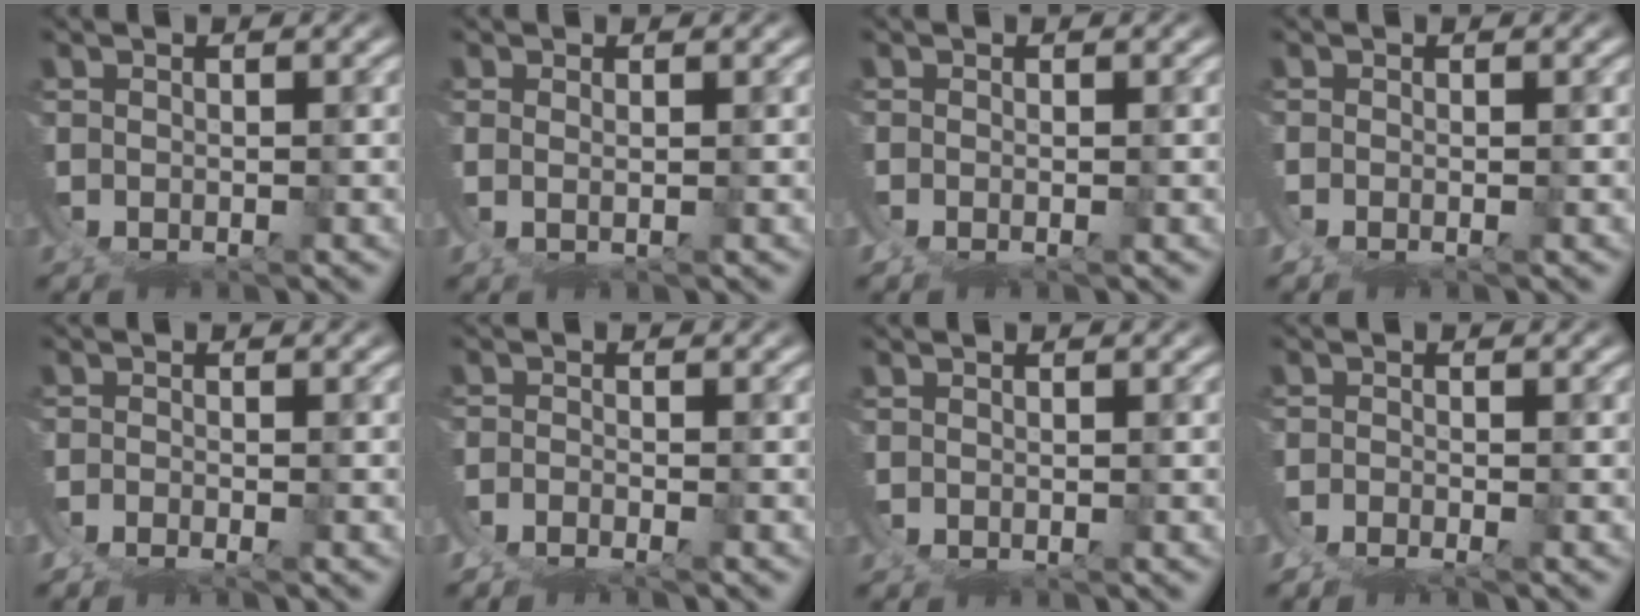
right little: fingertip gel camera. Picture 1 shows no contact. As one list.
[{"total": 0.9, "force": [0.3, -0.1, 0.9], "torque": [-0.019, -0.003, 0.006]}, {"total": 1.4, "force": [-0.4, 1.0, 0.9], "torque": [-0.027, -0.001, -0.011]}, {"total": 1.7, "force": [-0.7, 1.2, 1.0], "torque": [-0.030, -0.003, -0.016]}, {"total": 3.3, "force": [-2.3, 2.1, 1.0], "torque": [-0.020, -0.005, -0.050]}, {"total": 3.6, "force": [-2.8, 2.0, 1.2], "torque": [-0.018, -0.003, -0.060]}, {"total": 0.0}, {"total": 3.7, "force": [-2.6, 2.3, 1.2], "torque": [-0.025, -0.005, -0.056]}]